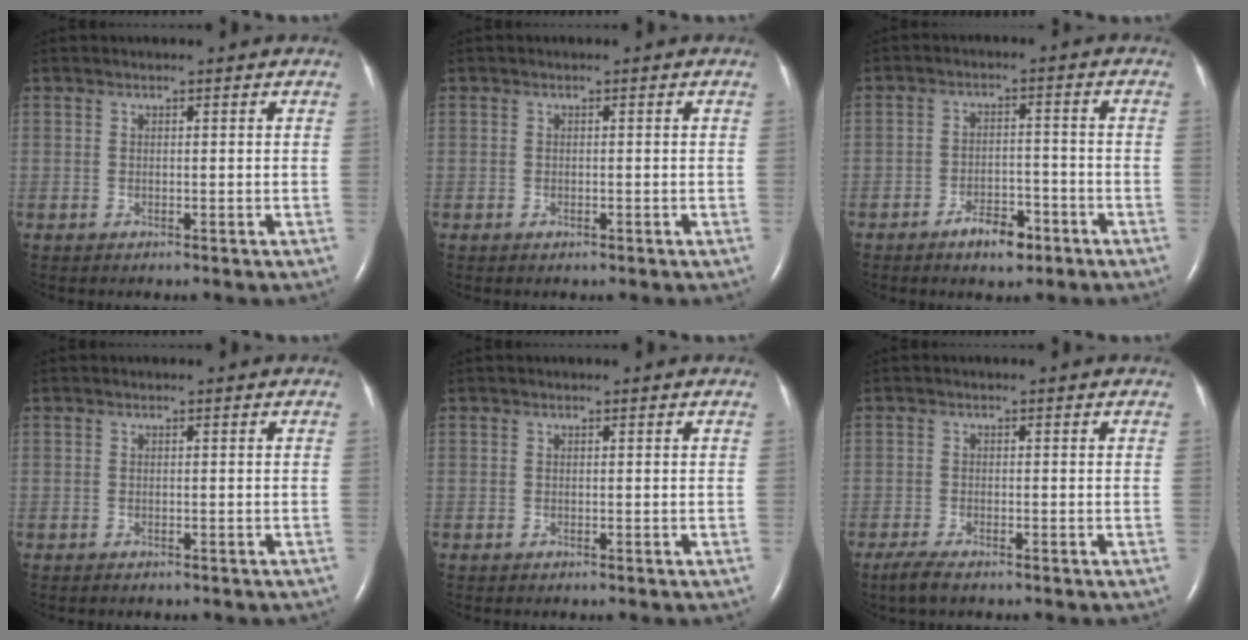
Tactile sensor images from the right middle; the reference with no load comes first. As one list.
[{"total": 0.5, "force": [-0.3, 0.2, 0.3], "torque": [-0.009, 0.000, -0.003]}, {"total": 5.4, "force": [-3.6, 2.2, 3.4], "torque": [-0.058, 0.003, -0.056]}, {"total": 1.6, "force": [-1.3, 0.6, 0.7], "torque": [-0.012, -0.002, -0.012]}, {"total": 0.0}, {"total": 3.1, "force": [-2.3, 0.6, 2.0], "torque": [-0.046, -0.009, -0.040]}]